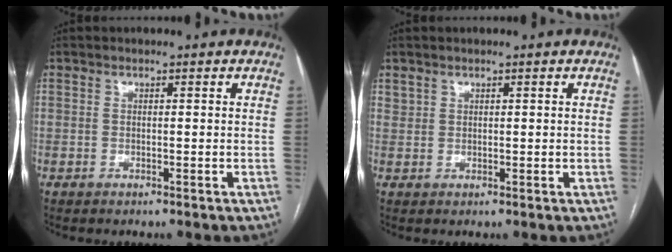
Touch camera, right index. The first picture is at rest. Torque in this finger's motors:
{"motor_torque": [-0.29, 0.72, 0.02, 0.06]}